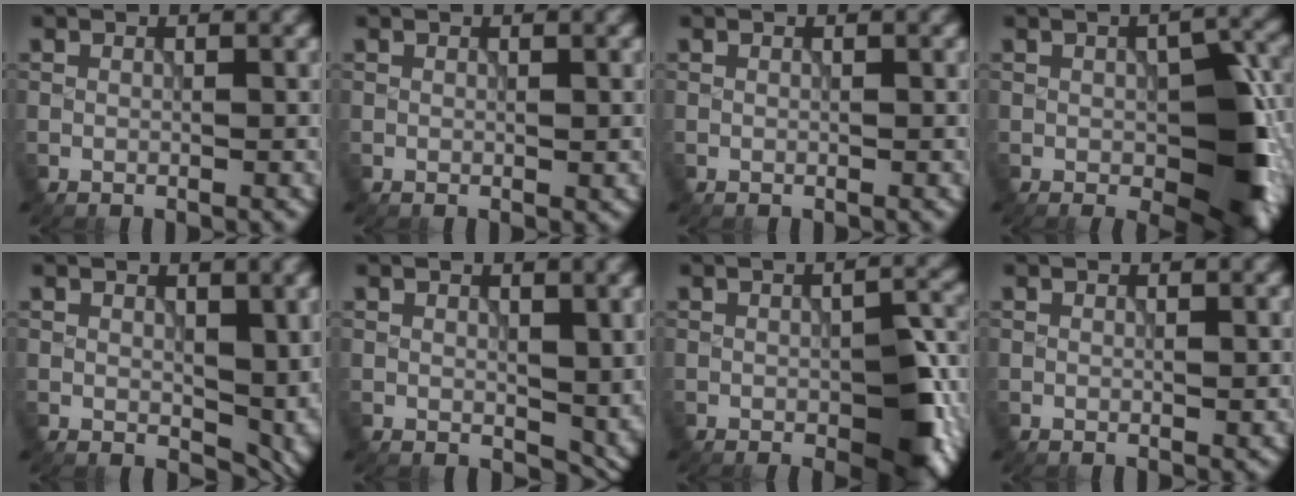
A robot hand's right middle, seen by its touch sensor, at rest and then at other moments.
{"total": 0.0}
{"total": 0.0}
{"total": 9.7, "force": [-2.1, 5.0, 8.0], "torque": [-0.115, -0.016, -0.025]}
{"total": 5.2, "force": [0.6, 3.4, 3.8], "torque": [-0.058, -0.022, 0.021]}
{"total": 3.6, "force": [0.7, 2.3, 2.6], "torque": [-0.043, -0.015, 0.018]}
{"total": 7.0, "force": [-2.4, 3.1, 5.7], "torque": [-0.075, -0.010, -0.033]}
{"total": 0.0}